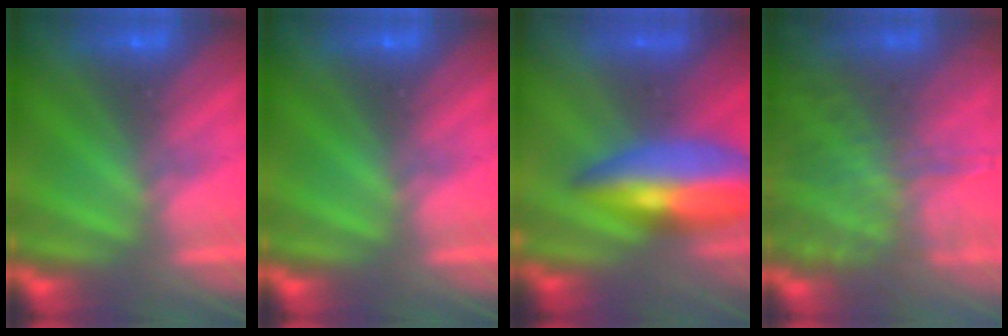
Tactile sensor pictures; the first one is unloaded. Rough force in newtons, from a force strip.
{"total": 0.0}
{"total": 9.0}
{"total": 7.2}